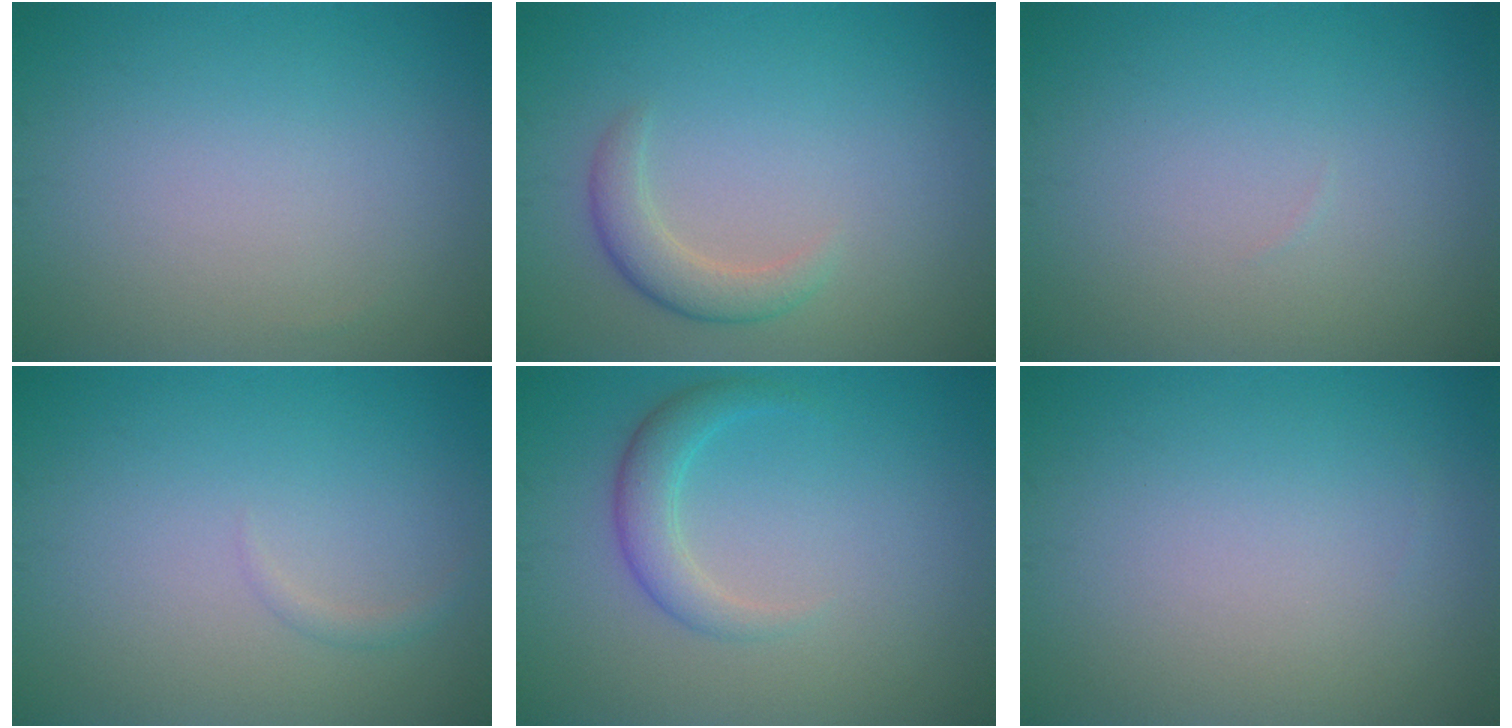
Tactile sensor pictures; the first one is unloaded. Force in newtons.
{"total": 2.5, "press": 2.5, "slide": 0.1}
{"total": 0.0}
{"total": 0.7, "press": 0.7, "slide": 0.1}
{"total": 2.5, "press": 2.5, "slide": 0.1}
{"total": 0.0}